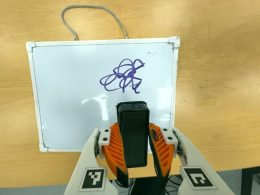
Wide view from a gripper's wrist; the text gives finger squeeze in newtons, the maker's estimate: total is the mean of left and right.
{"total": 7.7, "left": 6.5, "right": 8.9}